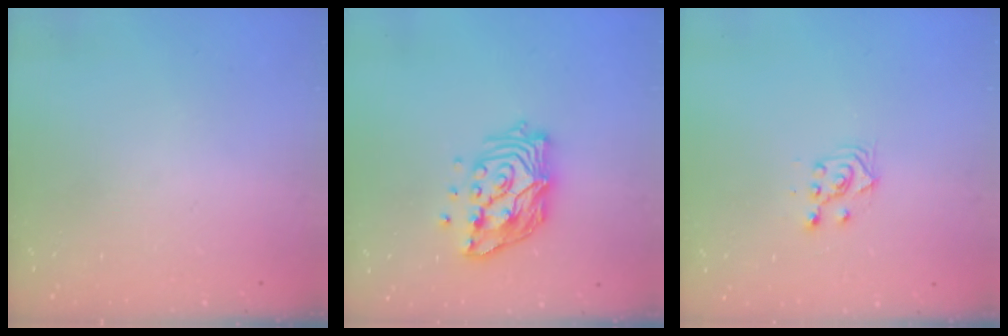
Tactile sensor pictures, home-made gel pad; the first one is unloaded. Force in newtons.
{"total": 15.1, "press": 15.0, "slide": 1.4}
{"total": 4.6, "press": 4.5, "slide": 0.6}